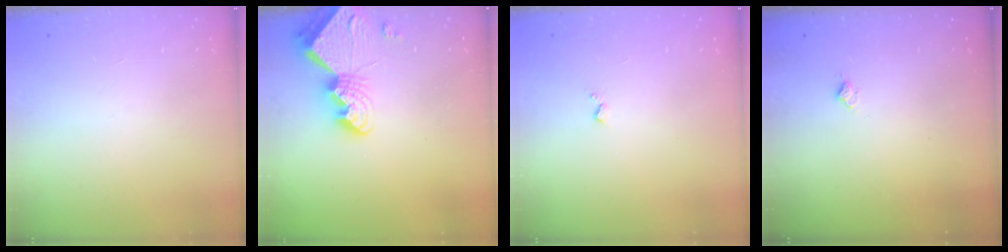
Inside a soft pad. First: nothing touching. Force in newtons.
{"total": 10.7, "press": 10.7, "slide": 0.7}
{"total": 3.0, "press": 2.9, "slide": 0.5}
{"total": 5.9, "press": 5.9, "slide": 0.7}